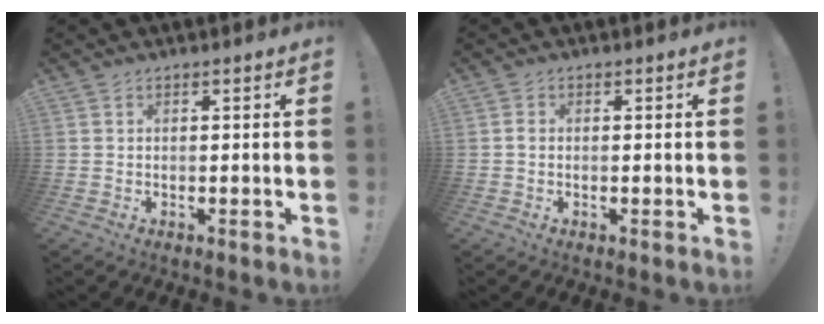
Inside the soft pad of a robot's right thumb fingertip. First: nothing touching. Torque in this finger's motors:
{"motor_torque": [-0.11, 0.01, -0.12, 0.06, 0.00]}